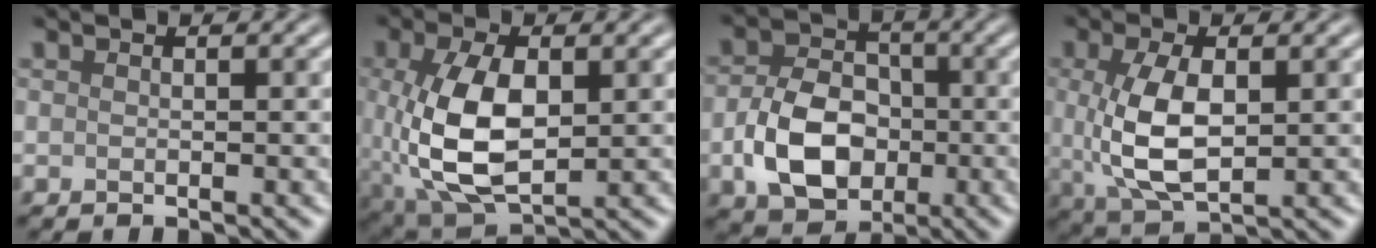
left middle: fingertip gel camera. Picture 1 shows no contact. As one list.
[{"total": 8.5, "force": [-0.1, 4.7, 7.1], "torque": [-0.163, -0.005, 0.005]}, {"total": 6.9, "force": [-1.8, 5.0, 4.3], "torque": [-0.089, 0.003, -0.035]}, {"total": 6.2, "force": [0.4, 3.0, 5.3], "torque": [-0.126, -0.002, 0.012]}]